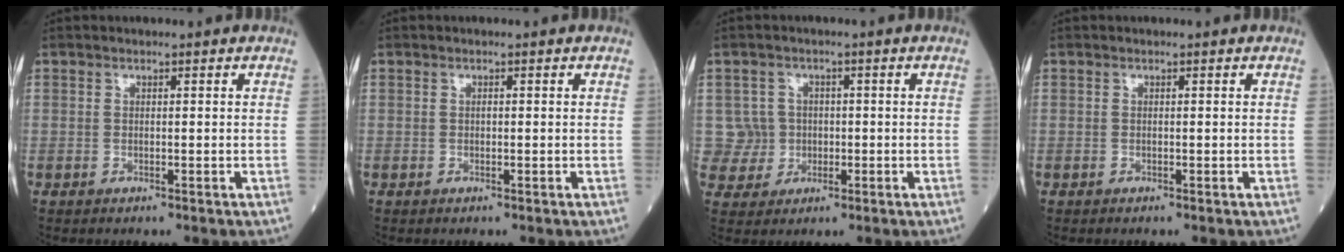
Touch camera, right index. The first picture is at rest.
{"total": 0.0}
{"total": 4.5, "force": [0.3, 4.5, -0.3], "torque": [0.019, 0.011, 0.006]}
{"total": 0.0}